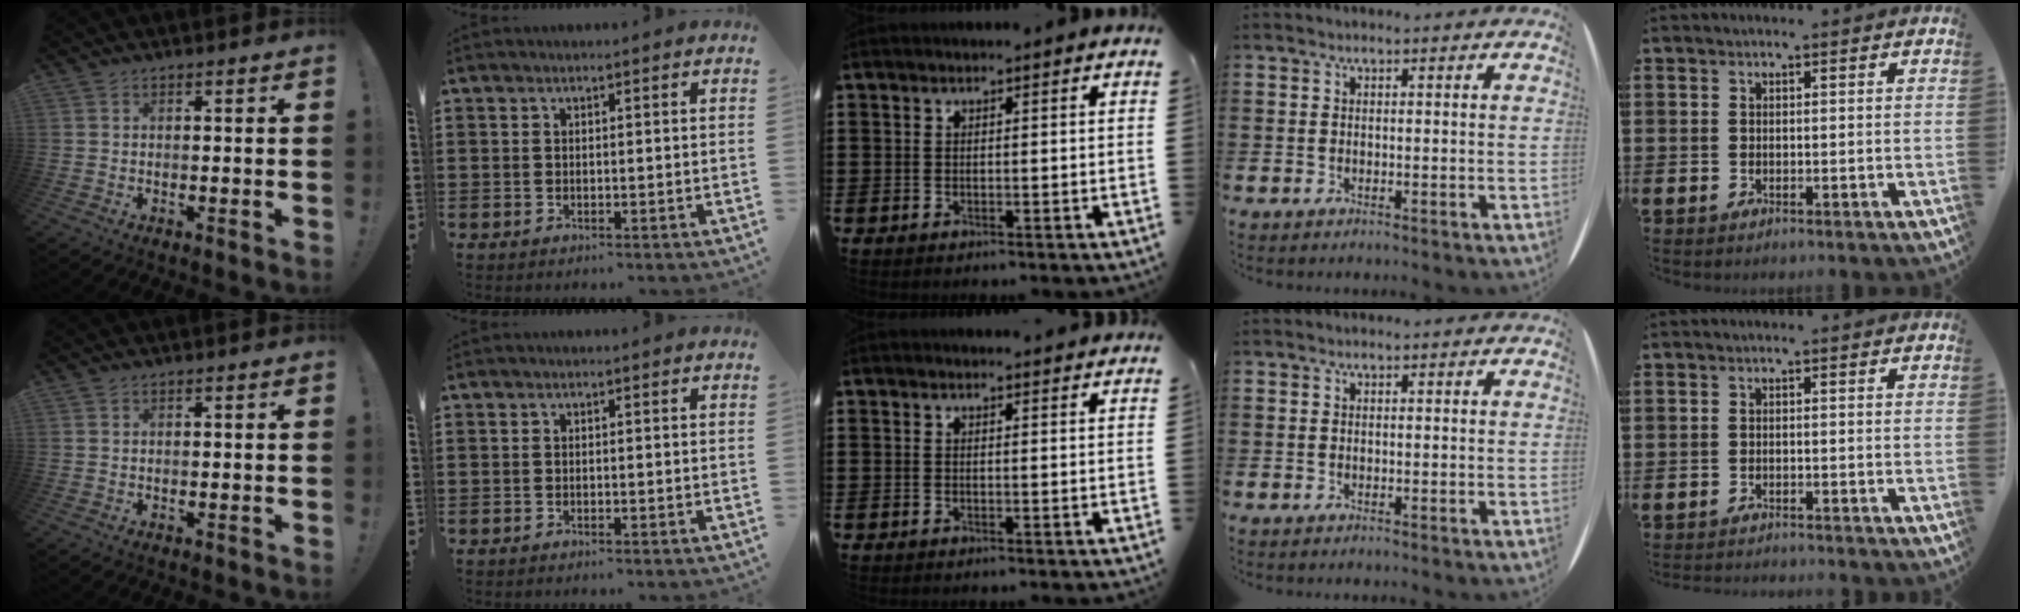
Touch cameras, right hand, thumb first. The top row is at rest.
{"middle": {"total": 1.0, "force": [1.0, -0.1, 0.1], "torque": [0.005, -0.005, 0.017]}, "little": {"total": 1.2, "force": [-1.1, -0.1, -0.1], "torque": [-0.001, 0.001, -0.024]}}